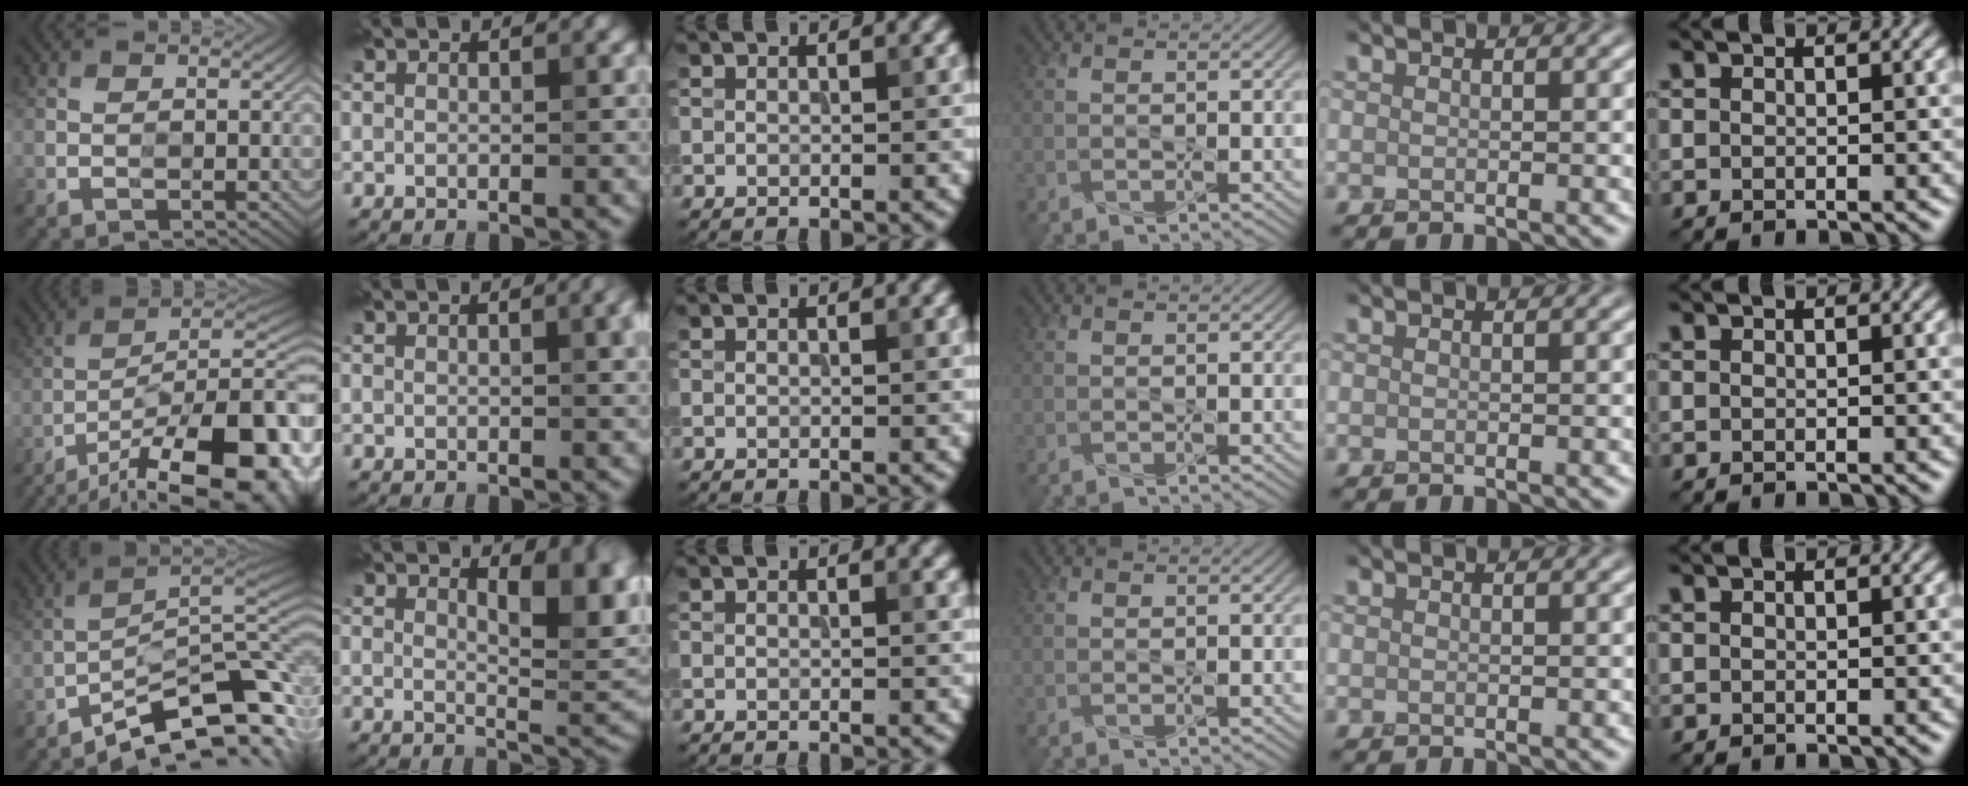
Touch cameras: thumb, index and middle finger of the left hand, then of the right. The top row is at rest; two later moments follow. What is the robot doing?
{"motion": "press", "object": "syringe"}